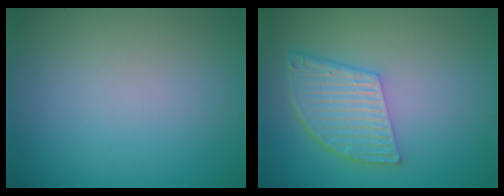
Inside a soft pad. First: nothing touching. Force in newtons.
{"total": 5.6, "press": 4.1, "slide": 3.7}